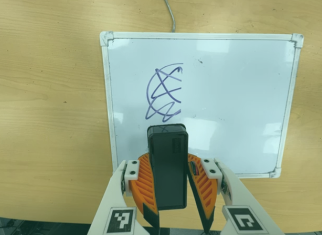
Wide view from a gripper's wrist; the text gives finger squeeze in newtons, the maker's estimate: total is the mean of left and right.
{"total": 9.6, "left": 10.2, "right": 9.1}